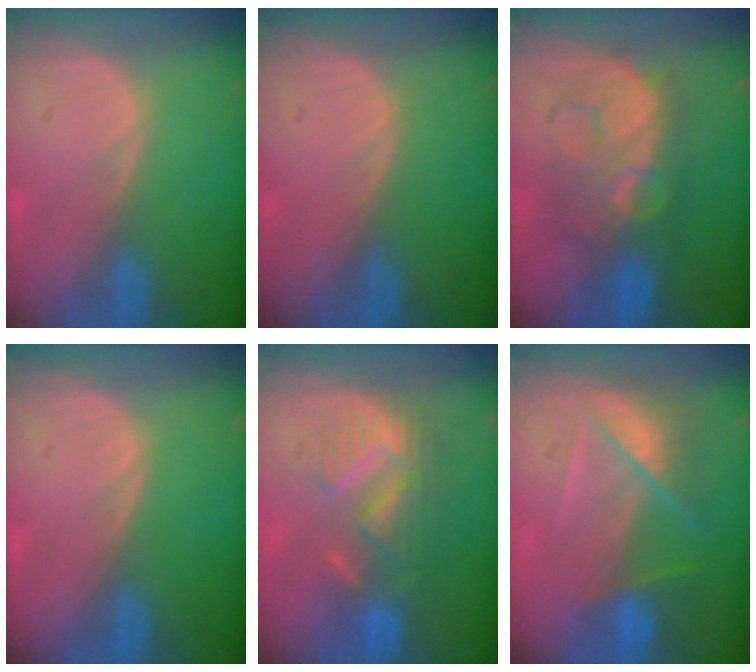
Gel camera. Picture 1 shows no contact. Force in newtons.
{"total": 0.0}
{"total": 8.8, "press": 8.8, "slide": 0.4}
{"total": 0.0}
{"total": 8.7, "press": 8.0, "slide": 3.3}
{"total": 7.4, "press": 6.5, "slide": 3.5}